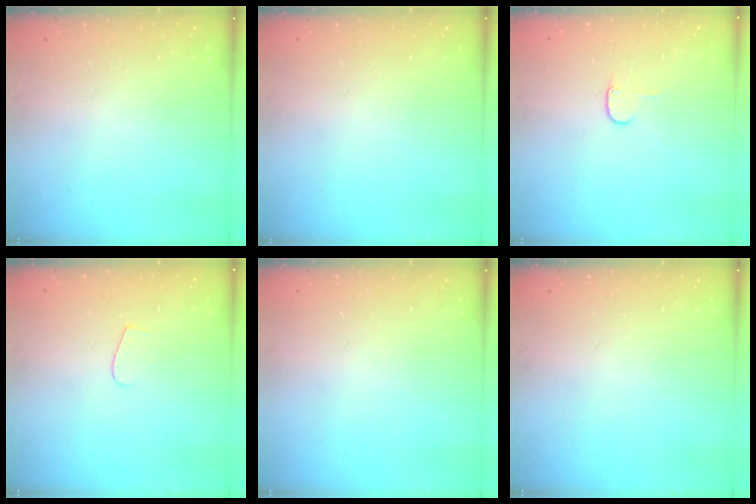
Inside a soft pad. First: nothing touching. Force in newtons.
{"total": 0.0}
{"total": 4.0, "press": 4.0, "slide": 0.4}
{"total": 3.9, "press": 3.9, "slide": 0.4}
{"total": 0.0}
{"total": 0.0}